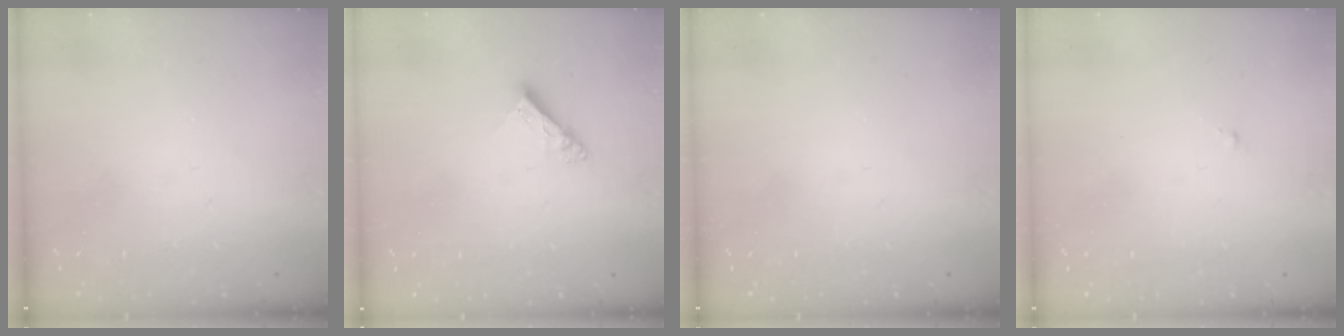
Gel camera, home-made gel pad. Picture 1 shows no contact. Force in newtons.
{"total": 5.5, "press": 5.5, "slide": 0.1}
{"total": 0.0}
{"total": 0.6, "press": 0.6, "slide": 0.2}